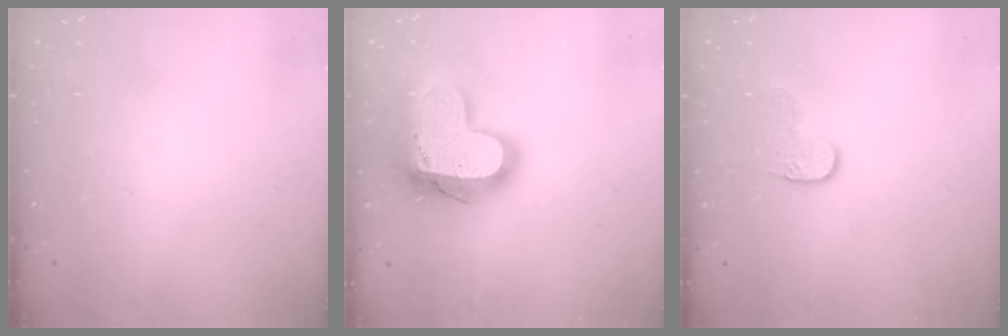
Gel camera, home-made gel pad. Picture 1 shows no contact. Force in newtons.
{"total": 20.0, "press": 20.0, "slide": 1.6}
{"total": 5.4, "press": 5.4, "slide": 0.3}